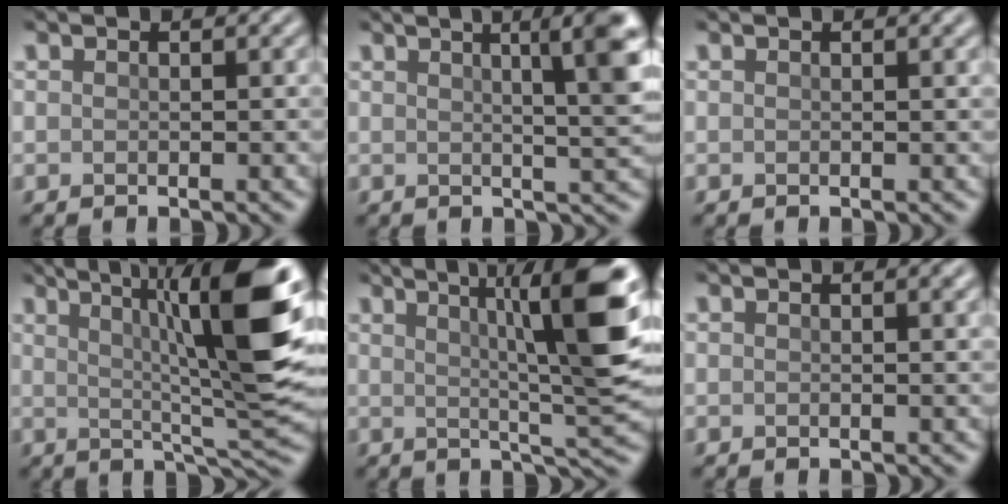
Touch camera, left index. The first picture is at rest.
{"total": 7.3, "force": [2.3, 1.8, 6.7], "torque": [-0.053, 0.018, 0.025]}
{"total": 0.8, "force": [0.4, 0.3, 0.7], "torque": [-0.005, 0.005, 0.005]}
{"total": 12.0, "force": [3.2, 2.0, 11.4], "torque": [-0.153, 0.010, 0.049]}
{"total": 10.8, "force": [2.9, 1.8, 10.2], "torque": [-0.127, 0.013, 0.042]}
{"total": 1.2, "force": [0.6, 0.4, 1.0], "torque": [-0.008, 0.003, 0.007]}